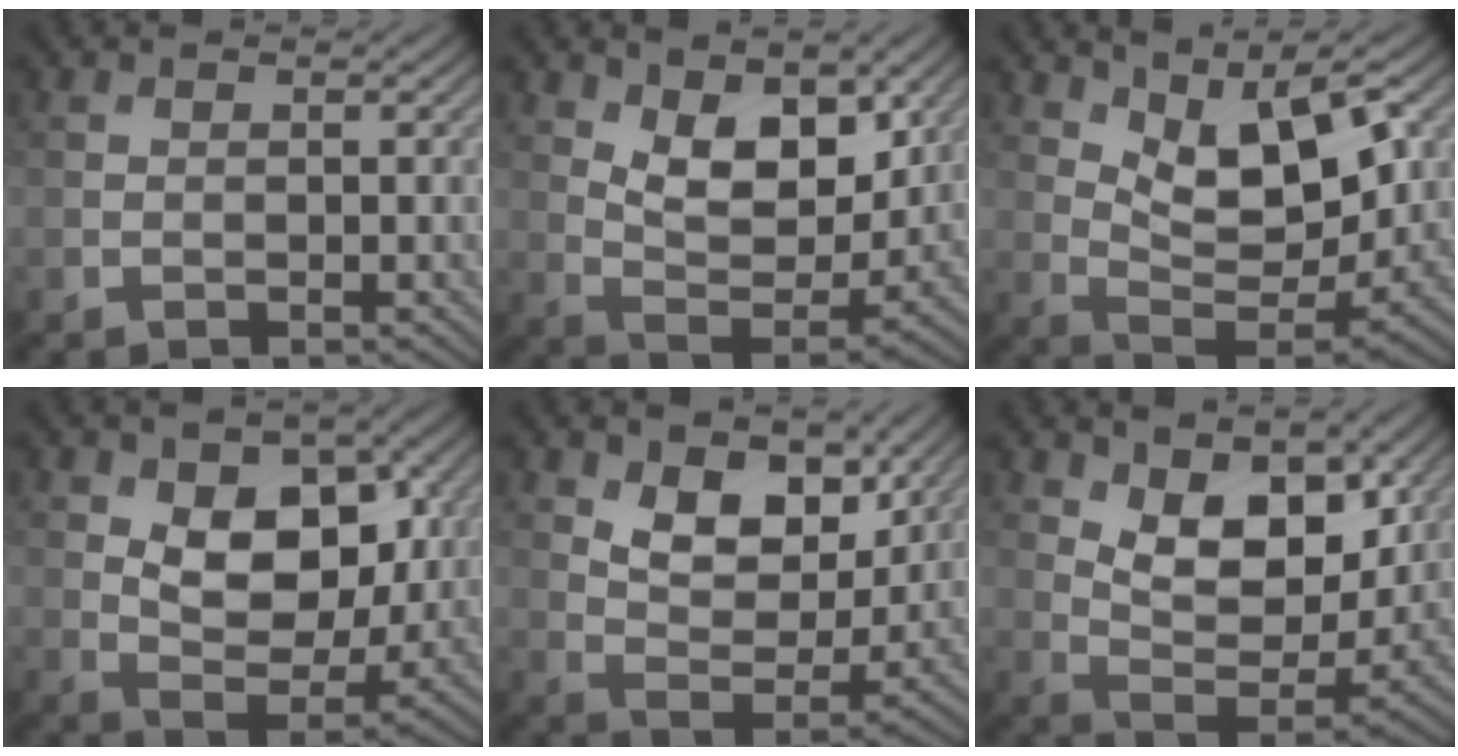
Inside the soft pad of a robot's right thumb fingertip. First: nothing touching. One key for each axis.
{"total": 10.0, "fx": 4.7, "fy": 5.2, "fz": 7.2, "tx": -0.144, "ty": -0.015, "tz": 0.080}
{"total": 11.5, "fx": 5.6, "fy": 5.0, "fz": 8.7, "tx": -0.171, "ty": -0.001, "tz": 0.100}
{"total": 9.6, "fx": 2.6, "fy": 6.0, "fz": 6.9, "tx": -0.130, "ty": -0.013, "tz": 0.040}
{"total": 8.9, "fx": 4.5, "fy": 5.1, "fz": 5.8, "tx": -0.118, "ty": -0.016, "tz": 0.076}
{"total": 10.9, "fx": 5.2, "fy": 5.7, "fz": 7.7, "tx": -0.157, "ty": -0.015, "tz": 0.090}